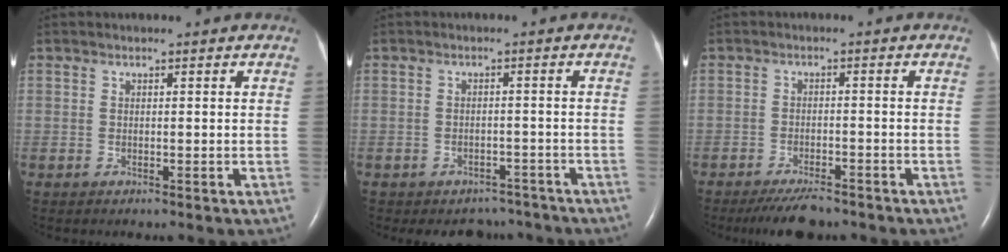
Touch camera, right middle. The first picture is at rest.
{"total": 4.8, "force": [-4.1, 2.4, 0.2], "torque": [-0.001, 0.015, -0.048]}
{"total": 5.6, "force": [-4.8, 1.3, 2.5], "torque": [-0.045, -0.011, -0.078]}